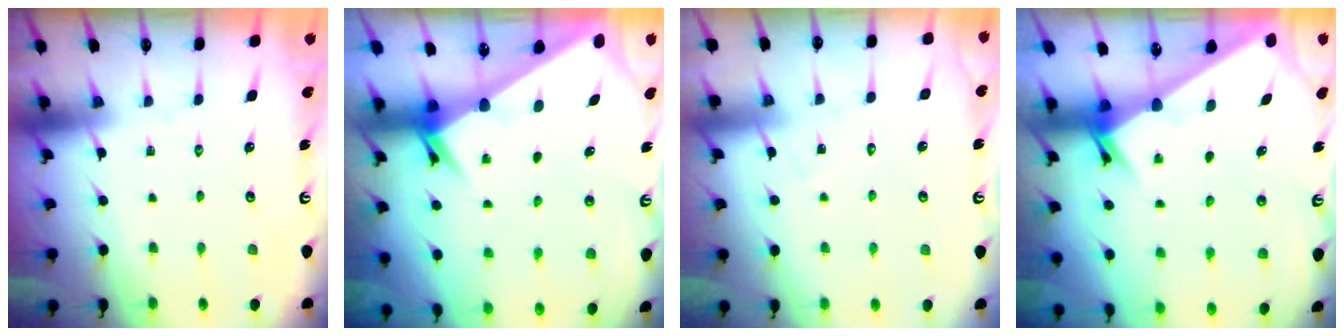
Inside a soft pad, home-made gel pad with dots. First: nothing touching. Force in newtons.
{"total": 2.5, "press": 2.5, "slide": 0.2}
{"total": 6.2, "press": 6.2, "slide": 0.6}
{"total": 2.7, "press": 2.7, "slide": 0.2}